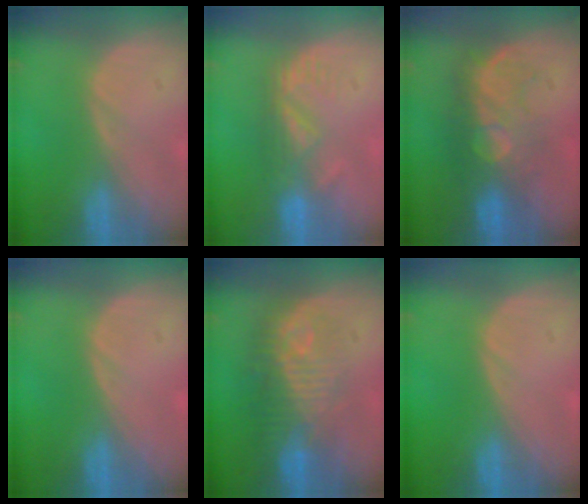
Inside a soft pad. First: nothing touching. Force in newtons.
{"total": 4.3, "press": 4.0, "slide": 1.7}
{"total": 8.1, "press": 7.9, "slide": 1.7}
{"total": 0.0}
{"total": 9.4, "press": 8.8, "slide": 3.1}
{"total": 0.0}